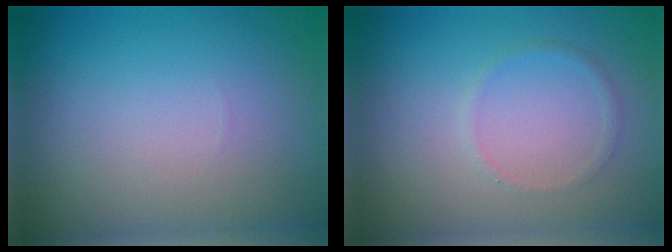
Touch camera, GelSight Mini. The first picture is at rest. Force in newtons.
{"total": 0.7, "press": 0.7, "slide": 0.1}